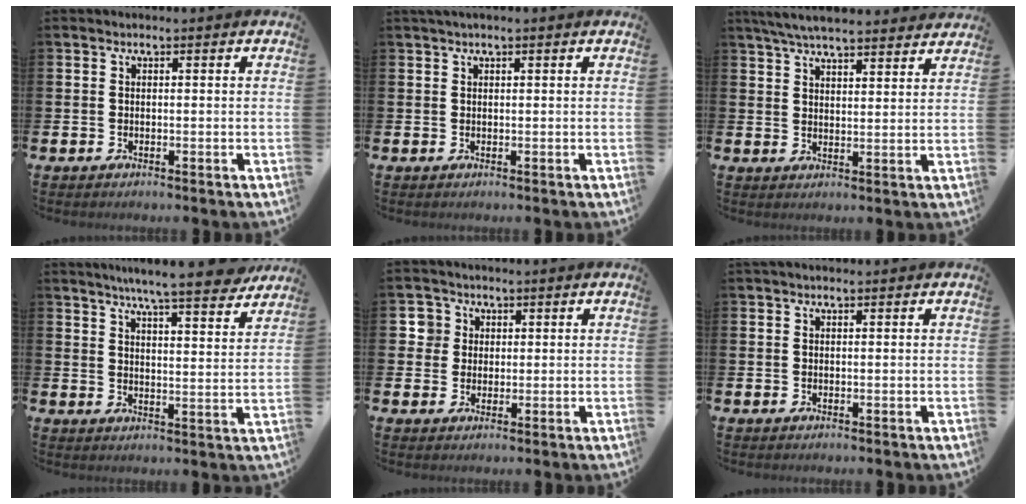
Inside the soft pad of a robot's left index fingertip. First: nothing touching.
{"total": 0.9, "force": [0.7, 0.0, 0.6], "torque": [-0.010, 0.002, 0.012]}
{"total": 6.2, "force": [5.9, 0.7, 1.8], "torque": [-0.049, -0.023, 0.107]}
{"total": 7.9, "force": [7.2, 0.2, 3.2], "torque": [-0.060, -0.043, 0.122]}
{"total": 3.7, "force": [1.7, 3.3, 0.2], "torque": [0.006, 0.003, 0.023]}
{"total": 0.6, "force": [0.5, 0.1, 0.3], "torque": [0.007, -0.003, 0.005]}